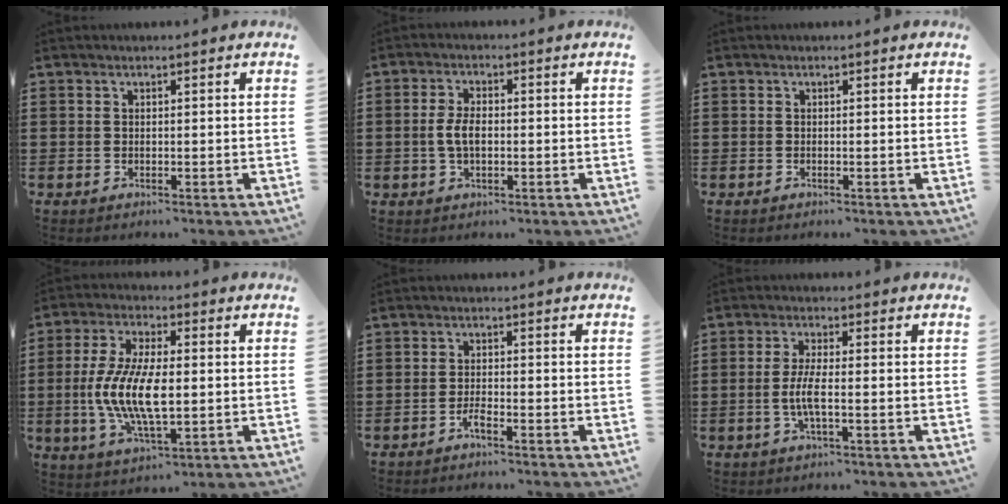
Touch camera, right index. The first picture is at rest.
{"total": 3.9, "force": [-0.4, 2.1, 3.3], "torque": [-0.078, -0.001, -0.012]}
{"total": 0.0}
{"total": 11.1, "force": [-0.7, 4.4, 10.2], "torque": [-0.225, -0.009, -0.017]}
{"total": 1.8, "force": [-1.5, 0.3, 1.1], "torque": [-0.030, -0.004, -0.029]}
{"total": 4.3, "force": [-1.0, 0.8, 4.1], "torque": [-0.095, -0.006, -0.026]}